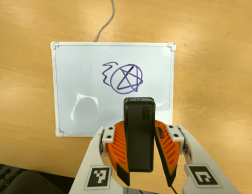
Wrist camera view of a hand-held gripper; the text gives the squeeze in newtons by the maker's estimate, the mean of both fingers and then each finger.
{"total": 8.6, "left": 7.1, "right": 10.0}